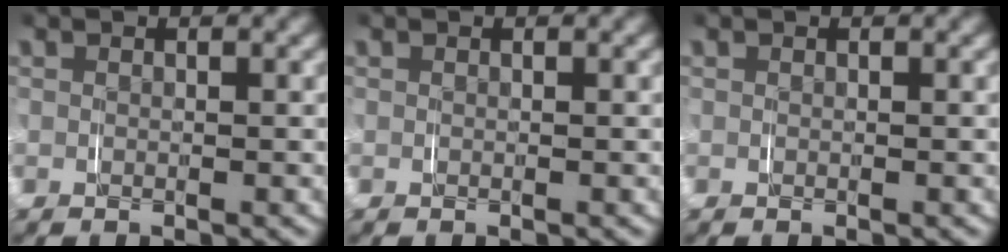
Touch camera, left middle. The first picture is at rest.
{"total": 0.0}
{"total": 0.0}